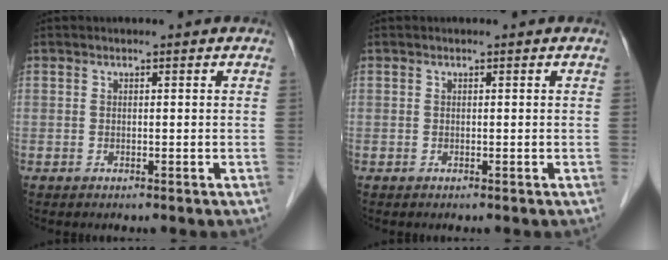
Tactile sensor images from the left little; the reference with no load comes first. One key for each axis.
{"total": 0.0}